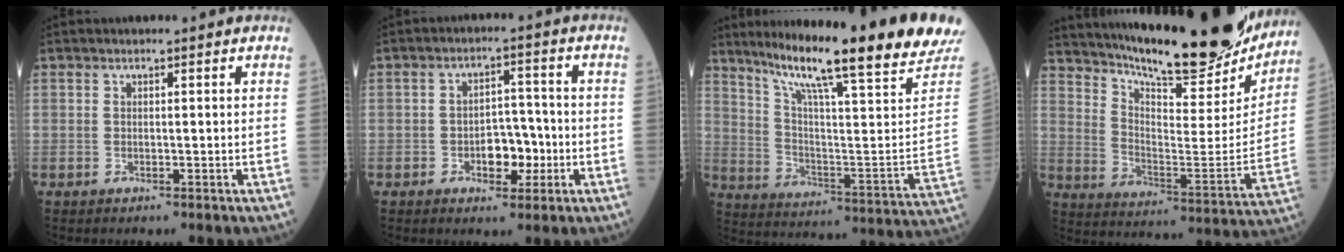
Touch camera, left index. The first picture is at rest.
{"total": 5.3, "force": [-1.8, 3.1, 3.9], "torque": [-0.054, 0.012, -0.029]}
{"total": 24.4, "force": [18.8, -0.1, 15.7], "torque": [-0.252, -0.054, 0.266]}
{"total": 26.6, "force": [23.3, 4.5, 12.1], "torque": [-0.202, -0.056, 0.324]}